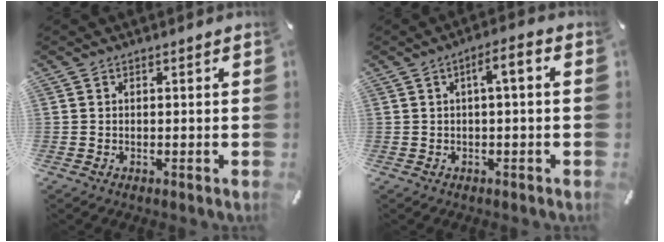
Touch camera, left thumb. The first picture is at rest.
{"total": 4.5, "force": [0.1, 0.9, 4.4], "torque": [-0.077, 0.007, -0.006]}